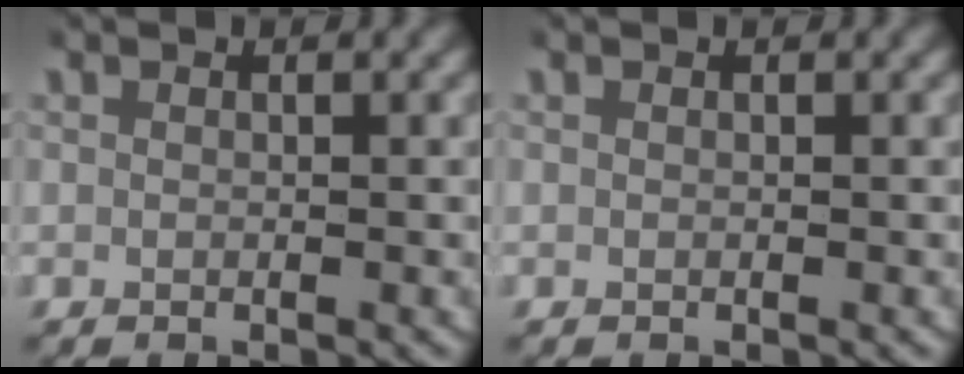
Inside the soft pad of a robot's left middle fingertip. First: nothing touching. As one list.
[{"total": 0.0}]